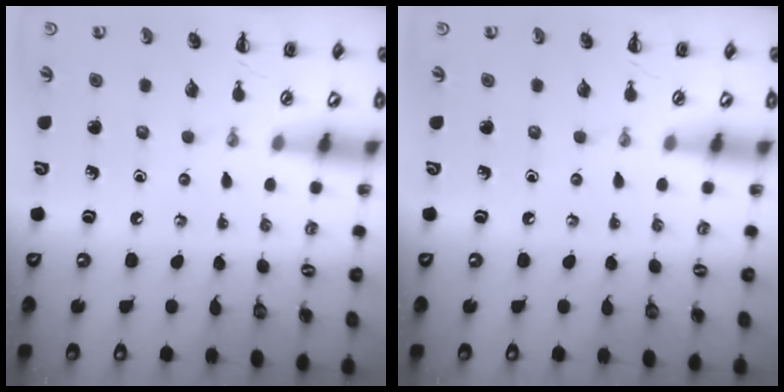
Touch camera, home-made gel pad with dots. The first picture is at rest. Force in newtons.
{"total": 0.0}